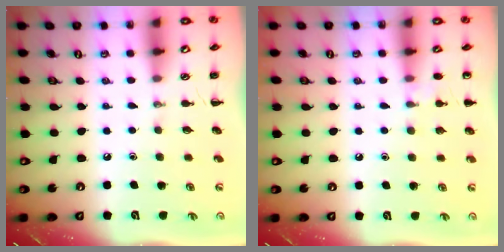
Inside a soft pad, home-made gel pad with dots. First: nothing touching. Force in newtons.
{"total": 6.1, "press": 5.9, "slide": 1.8}